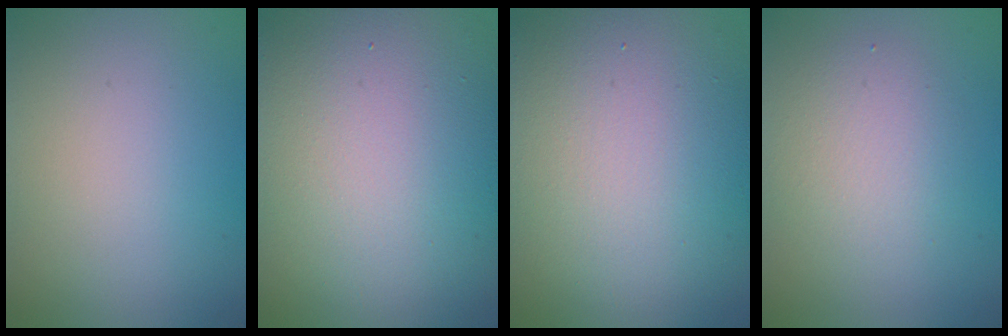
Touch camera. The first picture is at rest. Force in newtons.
{"total": 11.7, "press": 11.7, "slide": 0.9}
{"total": 14.7, "press": 14.7, "slide": 1.4}
{"total": 3.1, "press": 3.1, "slide": 0.1}